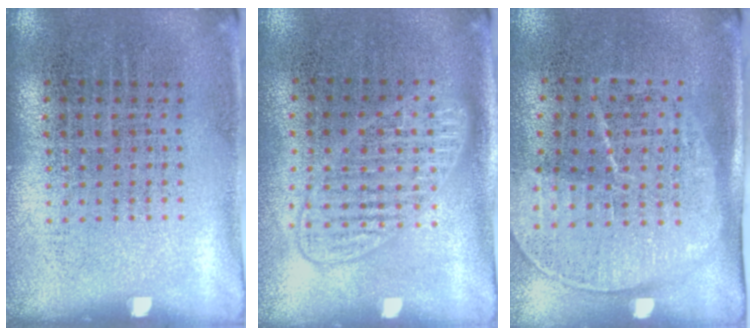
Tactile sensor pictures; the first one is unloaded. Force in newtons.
{"total": 1.4, "press": 1.3, "slide": 0.4}
{"total": 1.6, "press": 1.3, "slide": 0.9}